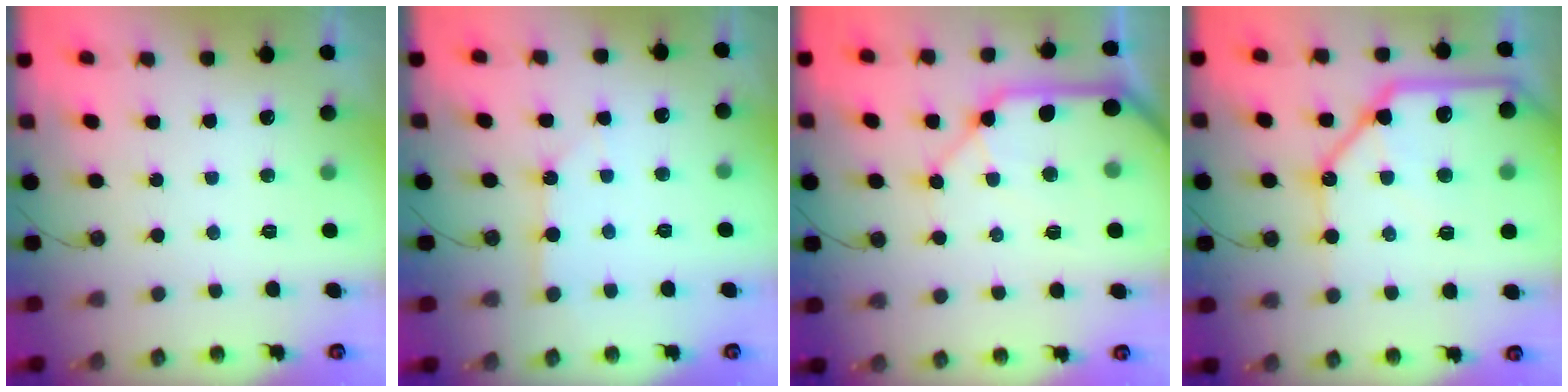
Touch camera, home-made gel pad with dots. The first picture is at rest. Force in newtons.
{"total": 2.5, "press": 2.5, "slide": 0.3}
{"total": 16.2, "press": 16.1, "slide": 2.5}
{"total": 23.8, "press": 23.6, "slide": 3.1}